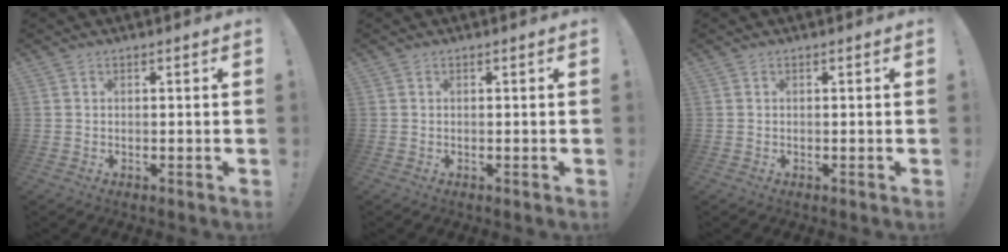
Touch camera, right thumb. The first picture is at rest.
{"total": 0.0}
{"total": 0.0}